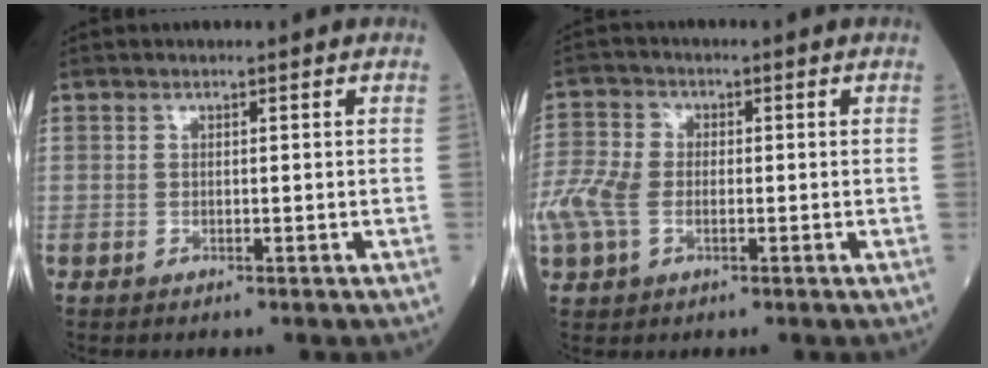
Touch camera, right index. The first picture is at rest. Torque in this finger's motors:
{"motor_torque": [0.54, -0.29, 0.32, 0.21]}